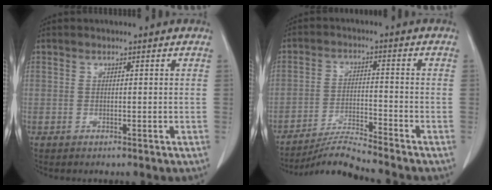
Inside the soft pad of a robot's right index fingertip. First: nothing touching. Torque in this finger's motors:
{"motor_torque": [0.15, -0.16, 0.01, 0.04]}